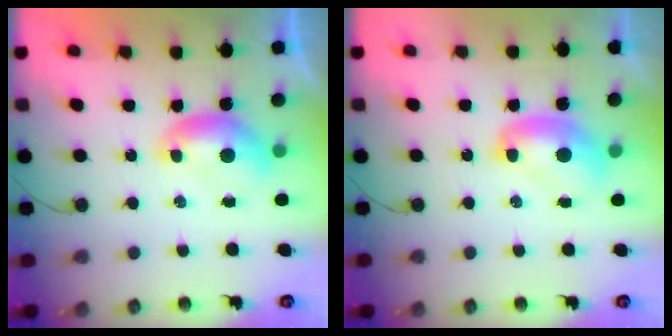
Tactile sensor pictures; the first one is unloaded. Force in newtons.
{"total": 2.4, "press": 2.4, "slide": 0.3}